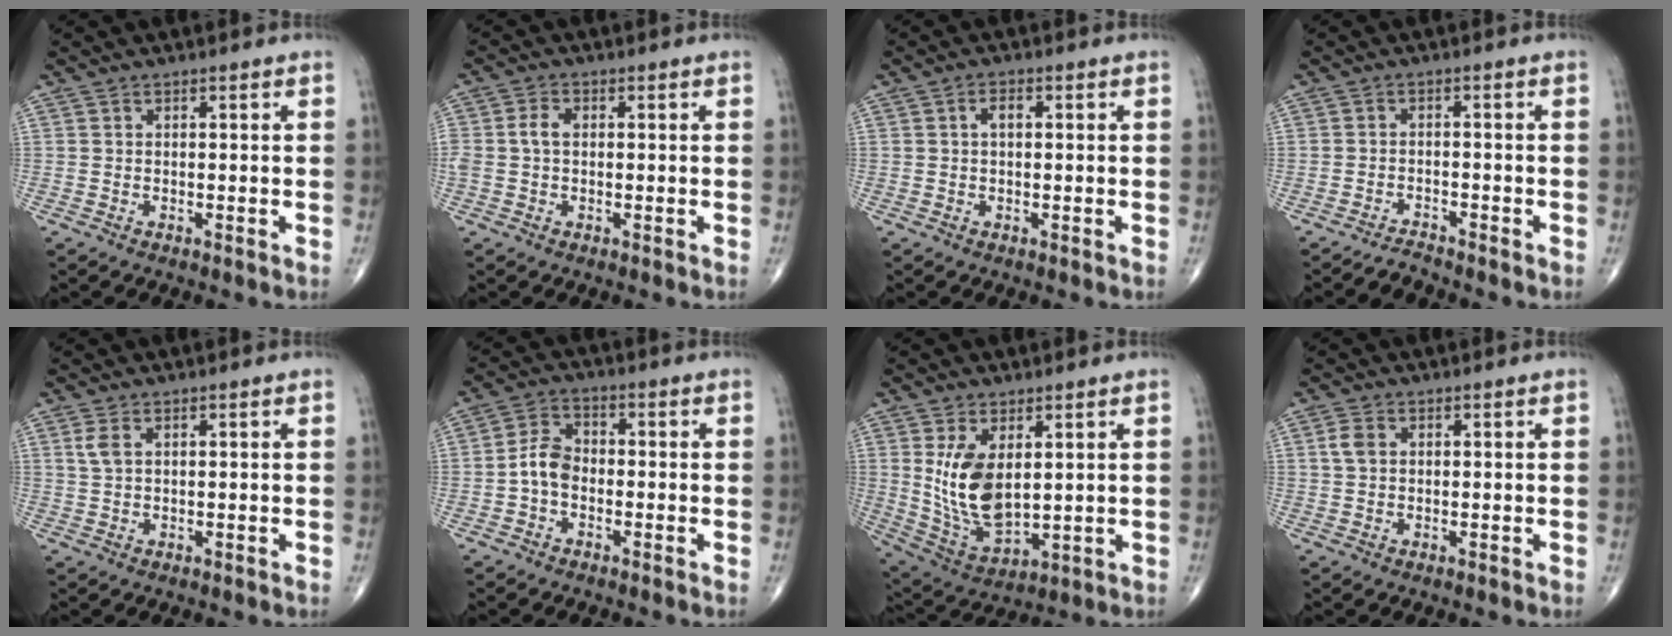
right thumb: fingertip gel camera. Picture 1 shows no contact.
{"total": 3.5, "force": [0.2, 2.4, 2.6], "torque": [-0.065, 0.012, 0.001]}
{"total": 2.2, "force": [0.4, 1.2, 1.8], "torque": [-0.030, 0.008, 0.005]}
{"total": 2.4, "force": [-2.3, 0.0, -0.4], "torque": [0.007, 0.006, -0.042]}
{"total": 2.5, "force": [1.0, 1.3, 1.9], "torque": [-0.045, 0.007, 0.024]}
{"total": 5.4, "force": [-1.4, 3.7, 3.6], "torque": [-0.059, 0.020, -0.038]}
{"total": 12.2, "force": [2.5, 6.6, 10.0], "torque": [-0.177, -0.021, 0.067]}
{"total": 2.7, "force": [0.7, 1.9, 1.8], "torque": [-0.040, 0.005, 0.012]}